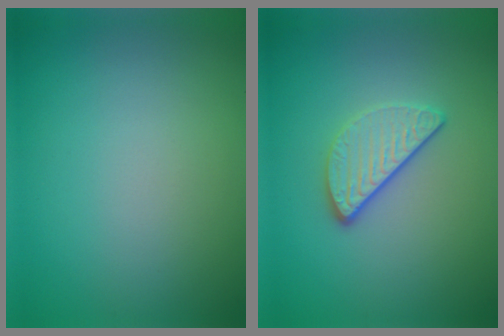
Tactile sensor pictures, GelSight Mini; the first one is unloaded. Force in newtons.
{"total": 2.9, "press": 2.4, "slide": 1.6}